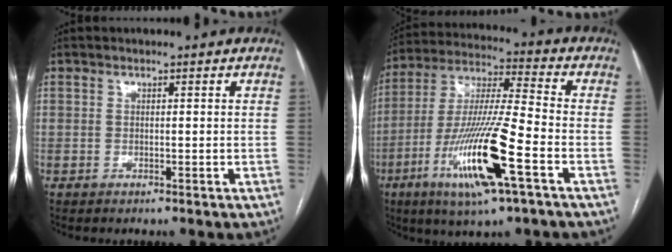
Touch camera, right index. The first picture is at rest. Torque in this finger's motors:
{"motor_torque": [2.14, 0.00, 1.05, 0.21]}